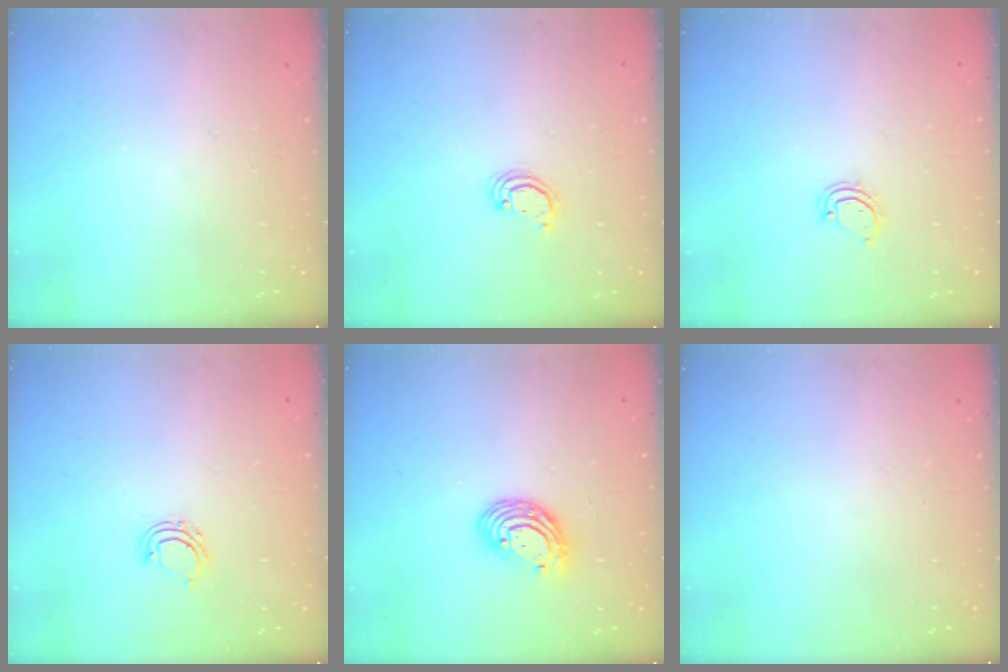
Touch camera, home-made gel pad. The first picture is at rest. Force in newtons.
{"total": 2.1, "press": 2.1, "slide": 0.1}
{"total": 3.6, "press": 3.6, "slide": 0.2}
{"total": 5.7, "press": 5.7, "slide": 0.6}
{"total": 9.3, "press": 9.3, "slide": 1.0}
{"total": 0.0}